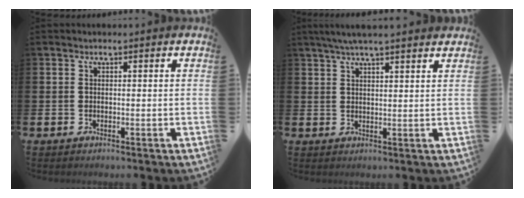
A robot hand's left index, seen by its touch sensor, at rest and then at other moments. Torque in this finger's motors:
{"motor_torque": [0.13, -0.52, 0.66, 0.21]}